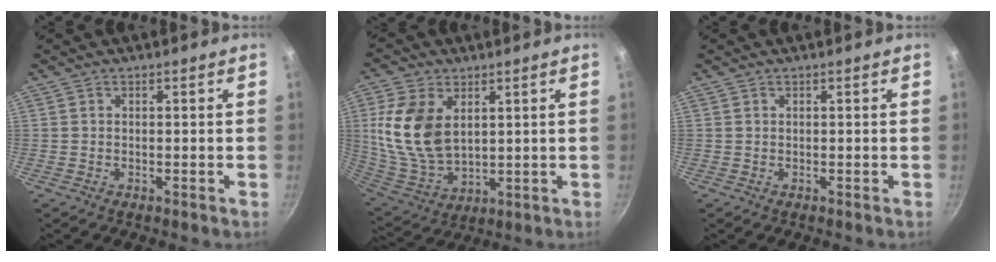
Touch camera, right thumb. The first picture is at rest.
{"total": 15.3, "force": [3.7, 9.7, 11.3], "torque": [-0.215, -0.023, 0.088]}
{"total": 0.0}